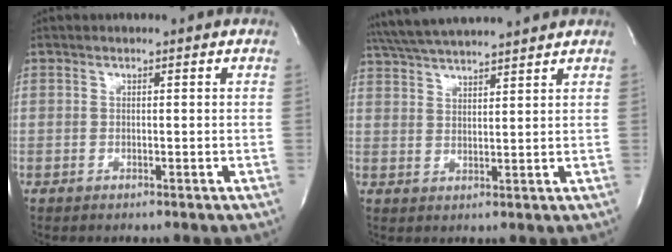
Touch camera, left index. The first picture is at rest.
{"total": 11.5, "force": [10.6, -0.1, 4.6], "torque": [-0.092, 0.027, 0.169]}